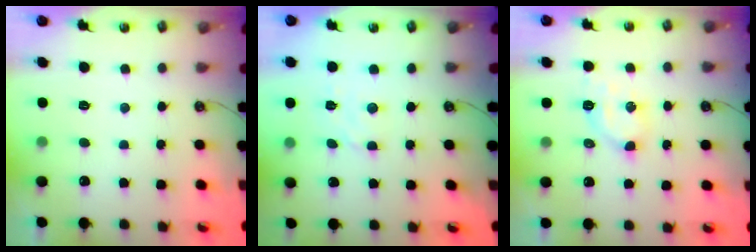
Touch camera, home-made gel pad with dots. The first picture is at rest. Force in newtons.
{"total": 2.9, "press": 2.9, "slide": 0.7}
{"total": 5.3, "press": 5.2, "slide": 0.5}